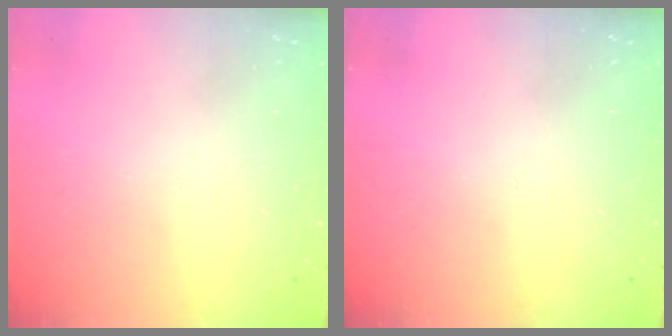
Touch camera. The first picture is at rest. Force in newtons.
{"total": 0.0}